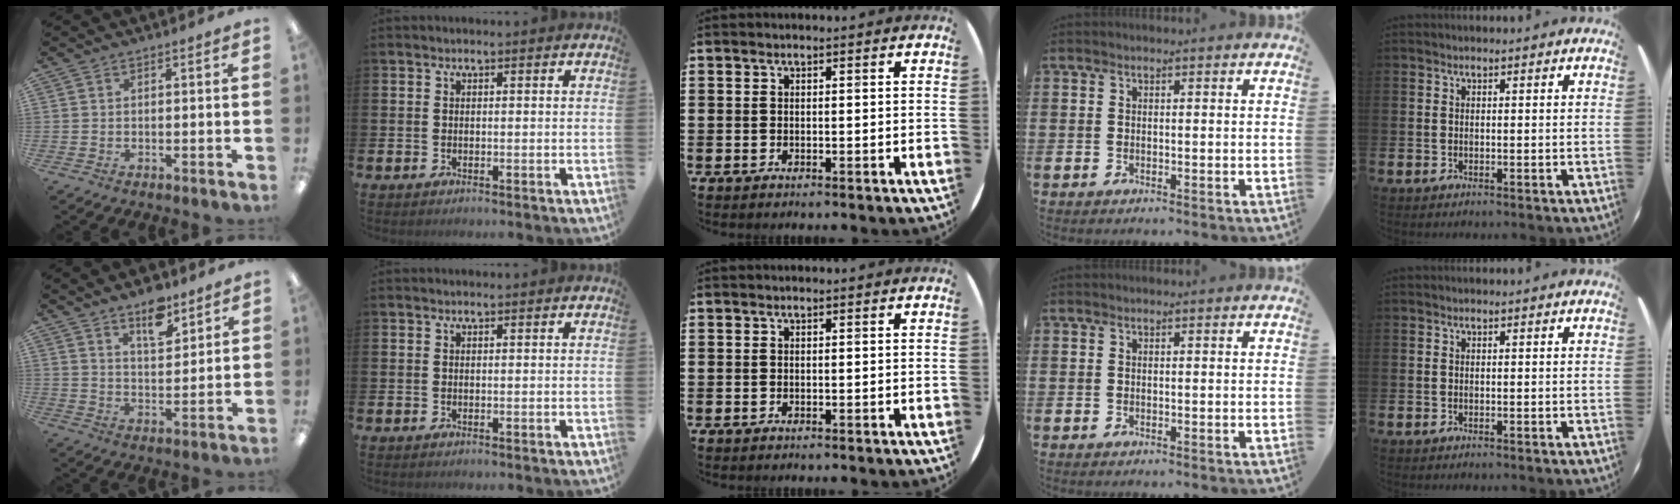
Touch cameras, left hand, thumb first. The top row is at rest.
{"thumb": {"total": 8.8, "force": [6.6, 3.7, 4.6], "torque": [-0.058, -0.039, 0.111]}}